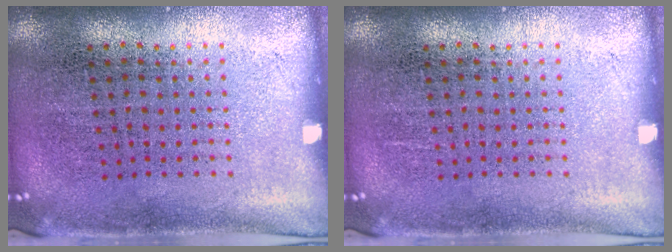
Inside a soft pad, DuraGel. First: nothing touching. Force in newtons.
{"total": 0.0}